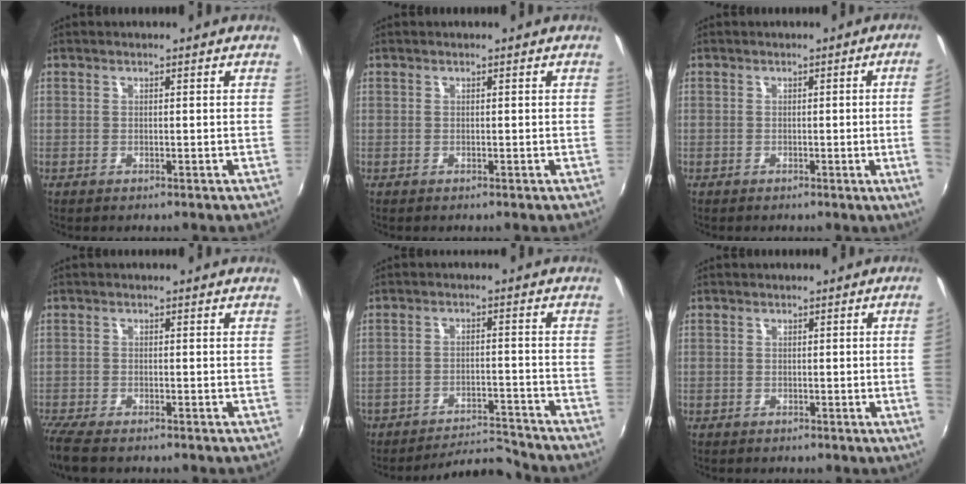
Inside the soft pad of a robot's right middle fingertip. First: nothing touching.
{"total": 0.0}
{"total": 5.1, "force": [0.1, -1.7, 4.9], "torque": [-0.068, -0.008, 0.004]}
{"total": 5.5, "force": [-4.6, 1.0, 2.9], "torque": [-0.077, -0.025, -0.087]}
{"total": 7.1, "force": [-7.1, 0.2, -0.3], "torque": [-0.014, 0.014, -0.114]}
{"total": 2.4, "force": [-0.2, -1.4, 1.9], "torque": [-0.029, -0.011, 0.002]}